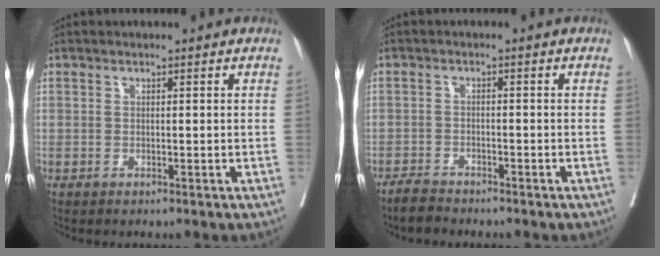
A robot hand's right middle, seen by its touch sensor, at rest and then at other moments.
{"total": 2.6, "force": [-2.5, 0.5, 0.6], "torque": [-0.018, -0.007, -0.048]}